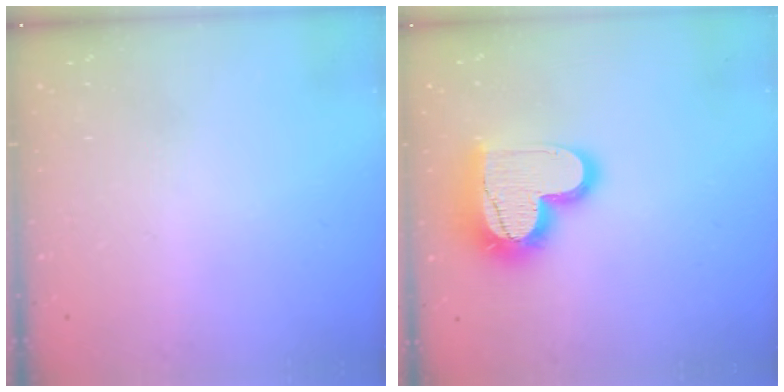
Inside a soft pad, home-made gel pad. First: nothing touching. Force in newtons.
{"total": 18.1, "press": 18.1, "slide": 1.4}